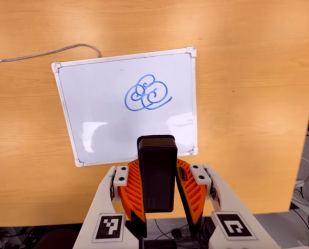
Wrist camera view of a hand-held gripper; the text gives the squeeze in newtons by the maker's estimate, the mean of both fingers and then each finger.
{"total": 8.9, "left": 7.4, "right": 10.3}